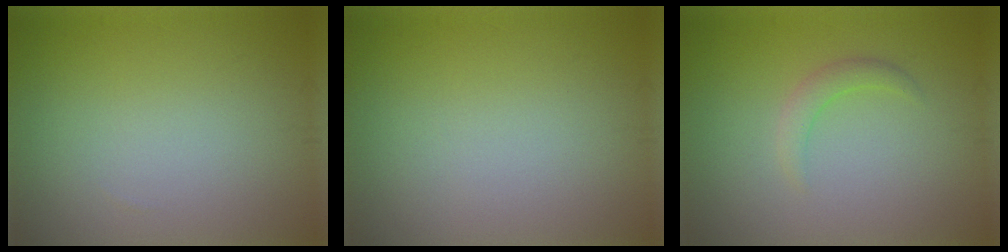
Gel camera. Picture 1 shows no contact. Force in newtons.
{"total": 0.0}
{"total": 1.5, "press": 1.5, "slide": 0.1}